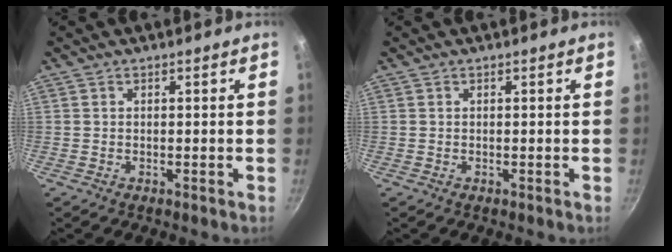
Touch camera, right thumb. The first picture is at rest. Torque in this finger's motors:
{"motor_torque": [-0.02, 0.00, -0.01, 0.00, 0.00]}